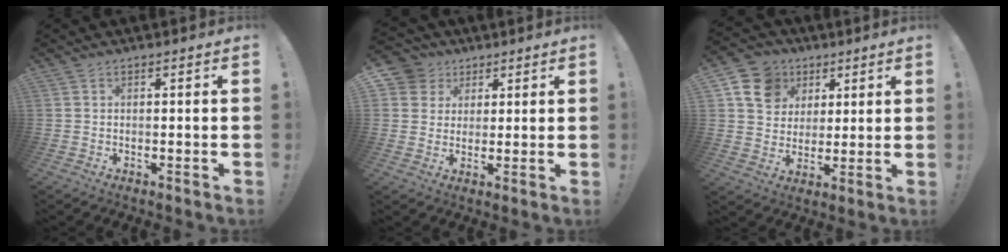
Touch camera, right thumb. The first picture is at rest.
{"total": 7.5, "force": [3.0, 6.7, 1.4], "torque": [-0.021, -0.014, 0.063]}
{"total": 13.0, "force": [5.7, 10.6, 4.8], "torque": [-0.067, -0.028, 0.116]}